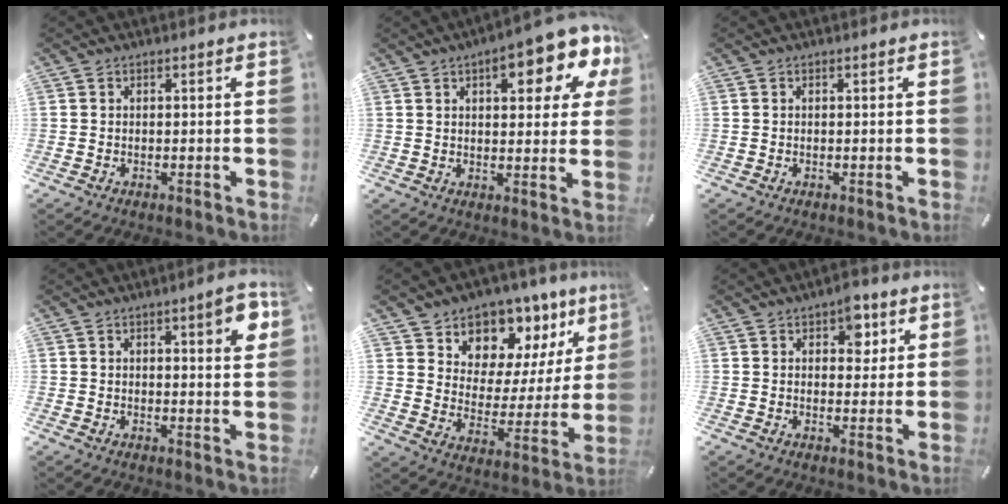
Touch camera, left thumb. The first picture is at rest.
{"total": 13.7, "force": [7.1, 5.7, 10.3], "torque": [-0.134, -0.030, 0.115]}
{"total": 0.0}
{"total": 6.2, "force": [2.6, 2.5, 5.1], "torque": [-0.060, -0.005, 0.036]}
{"total": 9.9, "force": [7.2, 6.7, 0.3], "torque": [-0.005, -0.093, 0.130]}
{"total": 6.0, "force": [2.8, 3.9, 3.6], "torque": [-0.024, -0.011, 0.038]}